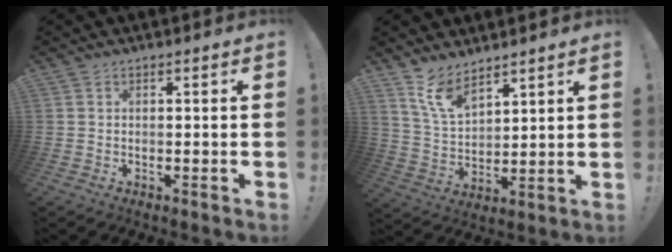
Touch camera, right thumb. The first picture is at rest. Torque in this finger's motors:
{"motor_torque": [-0.04, 0.10, 0.14, 0.12, 0.05]}